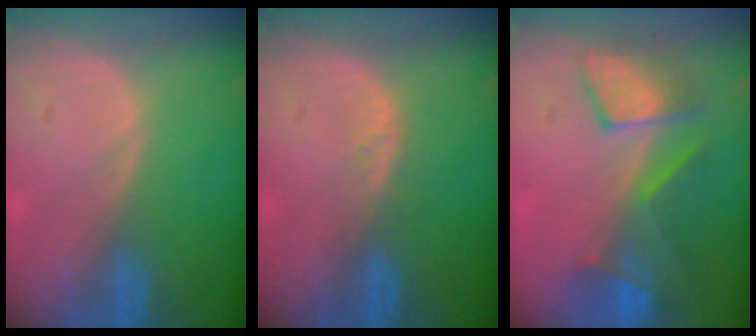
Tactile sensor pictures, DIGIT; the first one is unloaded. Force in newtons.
{"total": 1.7, "press": 1.7, "slide": 0.1}
{"total": 8.0, "press": 7.8, "slide": 1.8}